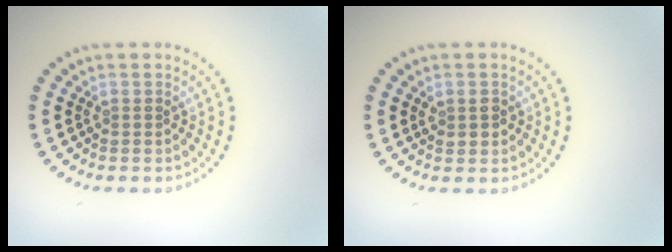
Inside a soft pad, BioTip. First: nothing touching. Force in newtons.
{"total": 1.5, "press": 1.5, "slide": 0.4}